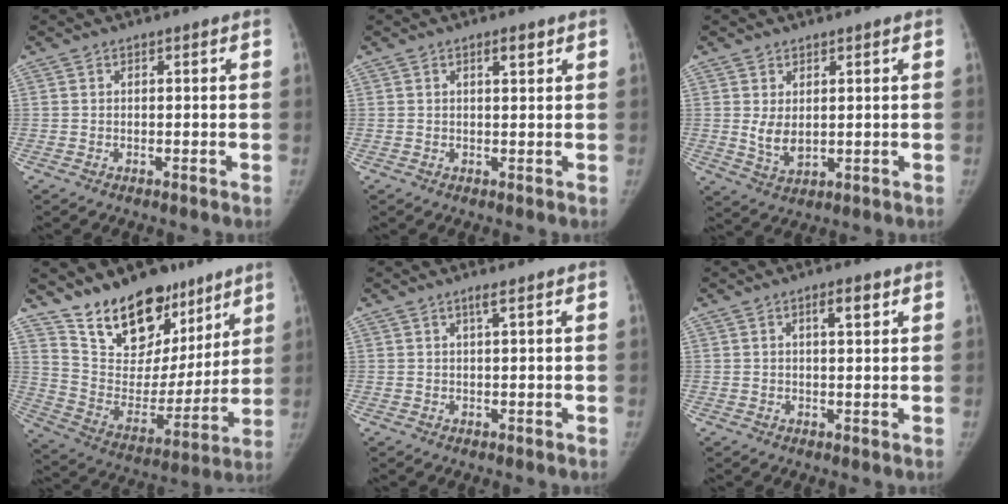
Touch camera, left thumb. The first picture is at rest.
{"total": 2.1, "force": [1.2, 0.6, 1.6], "torque": [-0.017, -0.004, 0.018]}
{"total": 4.3, "force": [0.9, 2.8, 3.2], "torque": [-0.046, -0.017, 0.026]}
{"total": 21.0, "force": [14.9, 11.8, 9.0], "torque": [-0.085, -0.085, 0.251]}
{"total": 1.4, "force": [0.8, -0.2, 1.1], "torque": [-0.025, 0.000, 0.016]}
{"total": 3.2, "force": [1.5, 1.0, 2.7], "torque": [-0.033, -0.004, 0.022]}